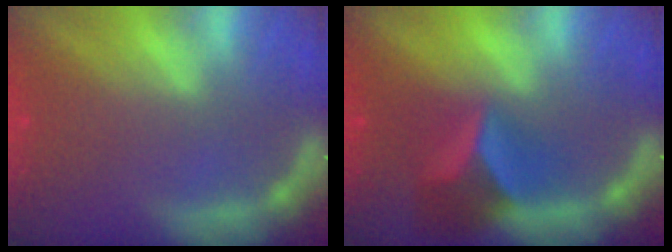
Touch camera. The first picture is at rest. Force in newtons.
{"total": 6.0}